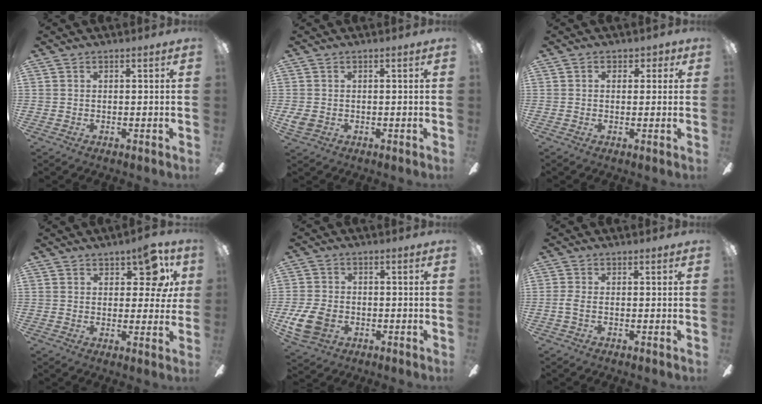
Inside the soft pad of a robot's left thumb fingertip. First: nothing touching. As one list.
[{"total": 2.4, "force": [-0.8, 1.7, 1.4], "torque": [-0.030, 0.002, -0.015]}, {"total": 1.8, "force": [0.1, 1.5, 1.0], "torque": [-0.003, 0.002, -0.002]}, {"total": 9.5, "force": [4.6, 5.1, 6.6], "torque": [-0.068, -0.013, 0.077]}, {"total": 8.5, "force": [-2.7, 6.1, 5.3], "torque": [-0.113, 0.005, -0.048]}, {"total": 2.0, "force": [-0.5, 0.6, 1.8], "torque": [-0.033, 0.004, -0.010]}]